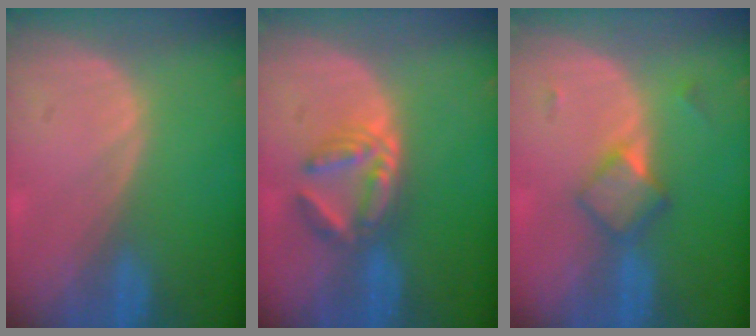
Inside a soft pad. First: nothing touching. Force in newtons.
{"total": 6.0, "press": 5.4, "slide": 2.7}
{"total": 4.7, "press": 4.2, "slide": 2.0}